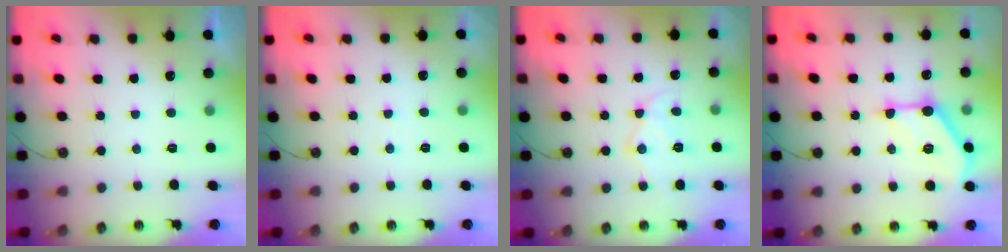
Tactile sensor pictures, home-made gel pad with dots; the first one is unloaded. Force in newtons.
{"total": 2.5, "press": 2.4, "slide": 0.4}
{"total": 10.9, "press": 10.8, "slide": 0.7}
{"total": 13.6, "press": 13.6, "slide": 0.7}